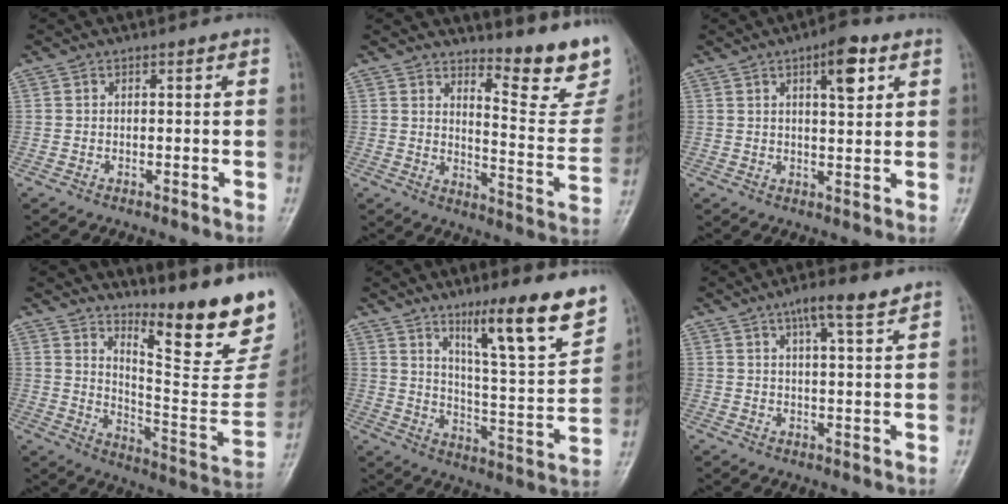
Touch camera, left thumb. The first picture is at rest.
{"total": 14.0, "force": [11.5, 3.7, 7.0], "torque": [-0.054, -0.120, 0.148]}
{"total": 7.0, "force": [3.1, 2.4, 5.7], "torque": [-0.069, -0.012, 0.042]}
{"total": 21.4, "force": [16.3, 3.9, 13.4], "torque": [-0.162, -0.137, 0.234]}
{"total": 17.2, "force": [11.1, 2.3, 13.0], "torque": [-0.174, -0.069, 0.181]}
{"total": 6.3, "force": [4.2, 1.1, 4.6], "torque": [-0.073, -0.014, 0.068]}